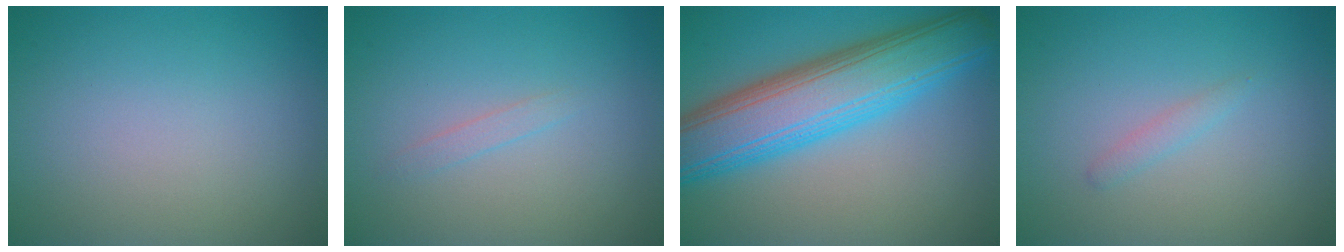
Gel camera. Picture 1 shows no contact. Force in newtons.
{"total": 0.8, "press": 0.8, "slide": 0.1}
{"total": 10.1, "press": 10.1, "slide": 0.4}
{"total": 0.9, "press": 0.9, "slide": 0.0}